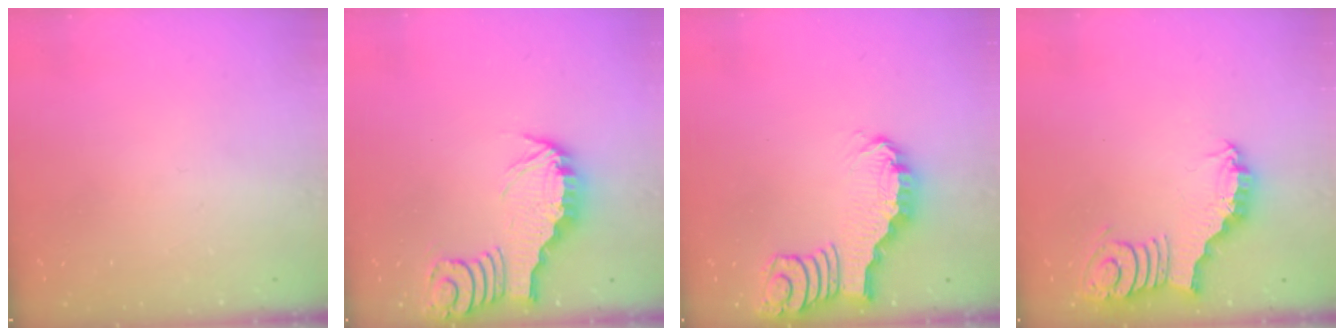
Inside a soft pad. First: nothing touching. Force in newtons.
{"total": 3.4, "press": 3.4, "slide": 0.4}
{"total": 2.3, "press": 2.3, "slide": 0.3}
{"total": 3.0, "press": 3.0, "slide": 0.2}